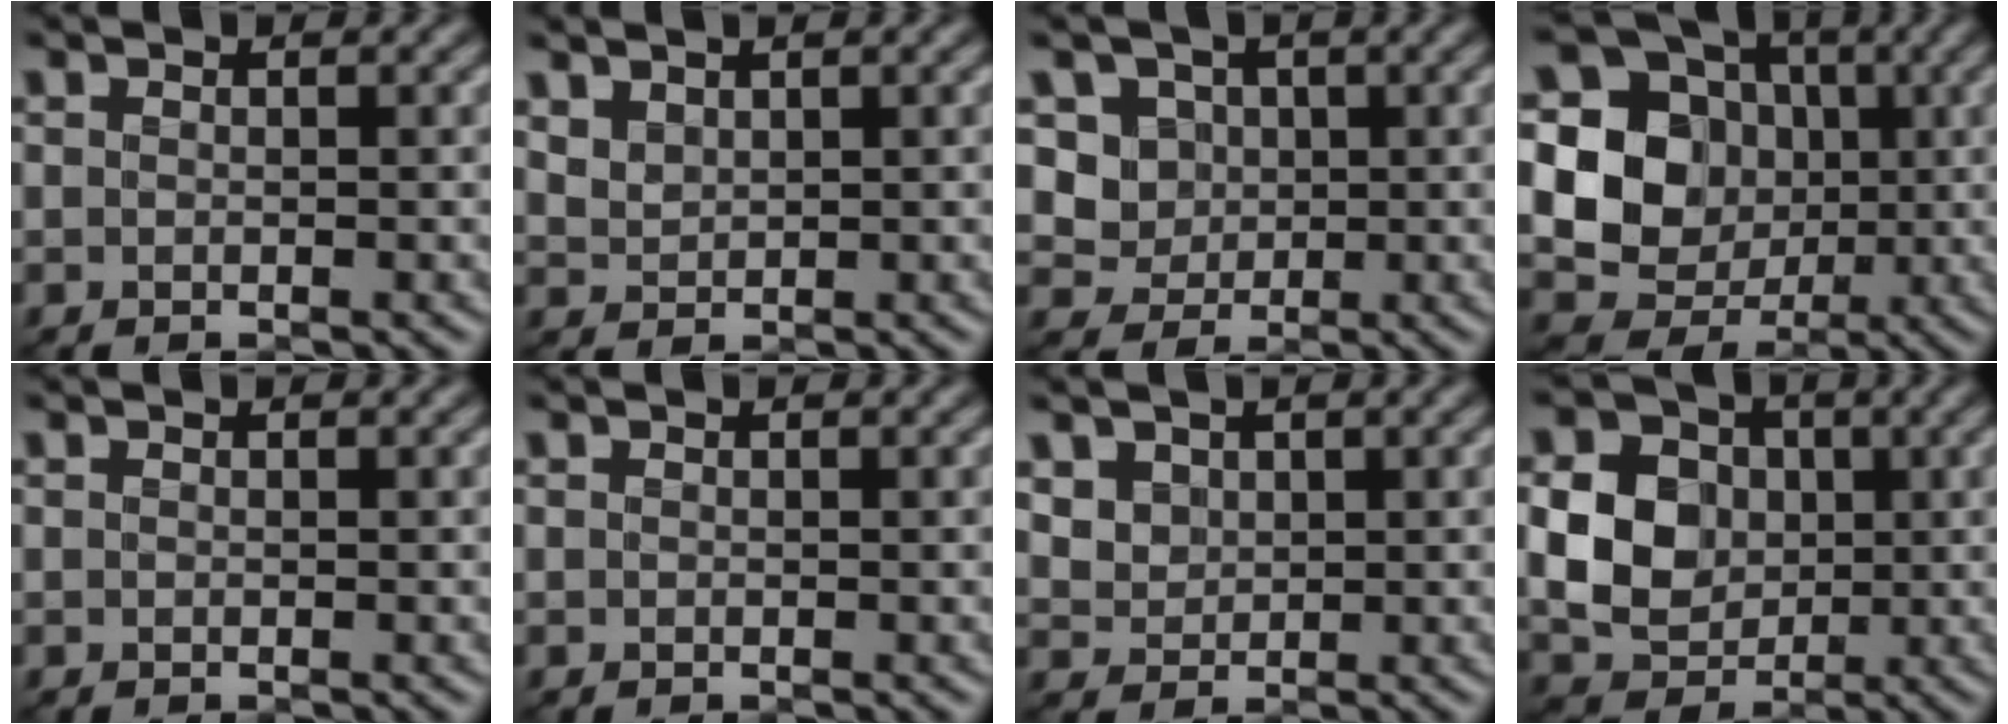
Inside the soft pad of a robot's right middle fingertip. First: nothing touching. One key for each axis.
{"total": 1.9, "fx": 1.4, "fy": 1.0, "fz": 0.8, "tx": -0.021, "ty": 0.000, "tz": 0.032}
{"total": 3.3, "fx": 0.8, "fy": 3.0, "fz": 1.1, "tx": -0.024, "ty": -0.012, "tz": 0.034}
{"total": 10.2, "fx": 0.6, "fy": 9.2, "fz": 4.6, "tx": -0.083, "ty": -0.006, "tz": -0.009}
{"total": 0.0}
{"total": 0.0}
{"total": 3.5, "fx": 2.0, "fy": 2.5, "fz": 1.4, "tx": -0.052, "ty": 0.001, "tz": 0.053}
{"total": 6.7, "fx": 0.4, "fy": 5.6, "fz": 3.6, "tx": -0.080, "ty": -0.001, "tz": 0.000}